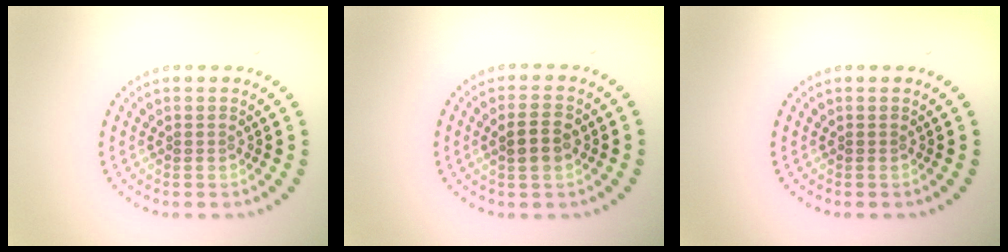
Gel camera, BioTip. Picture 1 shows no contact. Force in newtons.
{"total": 2.3, "press": 2.2, "slide": 0.7}
{"total": 0.0}